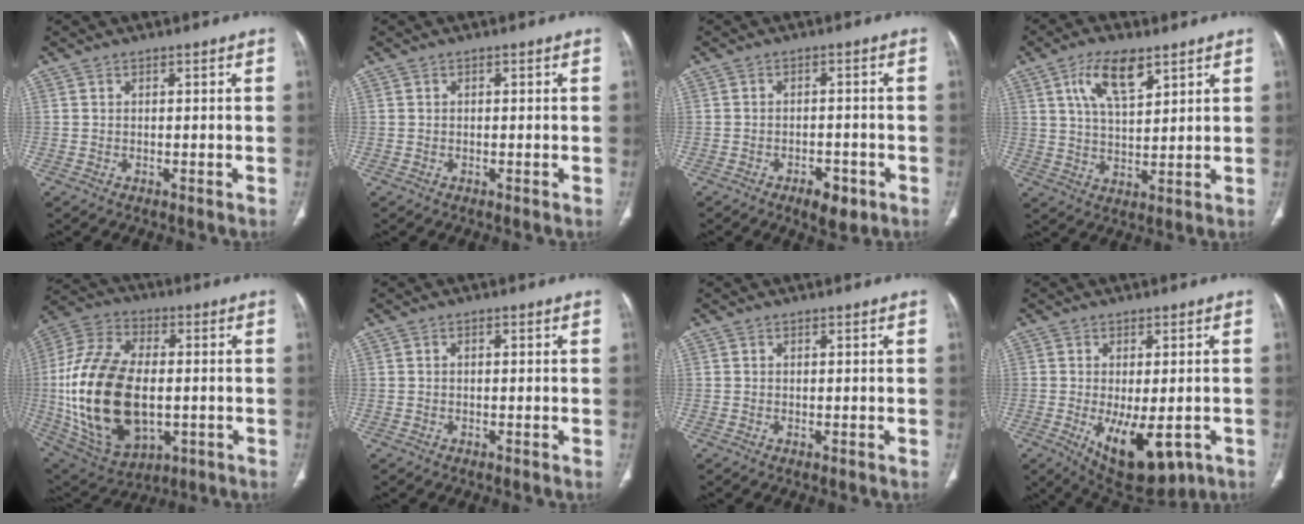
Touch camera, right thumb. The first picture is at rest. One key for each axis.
{"total": 0.0}
{"total": 5.2, "fx": -2.8, "fy": 2.6, "fz": 3.5, "tx": -0.041, "ty": 0.011, "tz": -0.035}
{"total": 9.6, "fx": 5.1, "fy": 4.1, "fz": 7.1, "tx": -0.116, "ty": -0.021, "tz": 0.097}
{"total": 25.8, "fx": -2.2, "fy": 15.1, "fz": 20.8, "tx": -0.413, "ty": 0.002, "tz": -0.018}
{"total": 0.6, "fx": 0.0, "fy": 0.4, "fz": 0.4, "tx": -0.007, "ty": 0.001, "tz": 0.000}
{"total": 0.0}
{"total": 13.2, "fx": -4.6, "fy": 6.2, "fz": 10.7, "tx": -0.152, "ty": -0.011, "tz": -0.050}